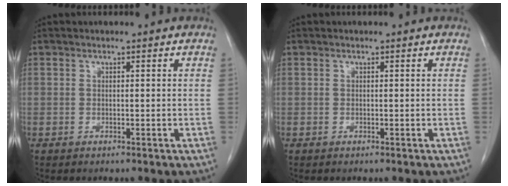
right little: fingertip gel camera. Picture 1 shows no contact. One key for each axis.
{"total": 0.0}